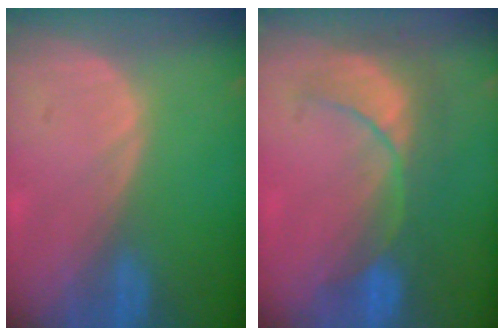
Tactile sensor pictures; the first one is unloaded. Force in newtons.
{"total": 8.0, "press": 7.9, "slide": 1.6}